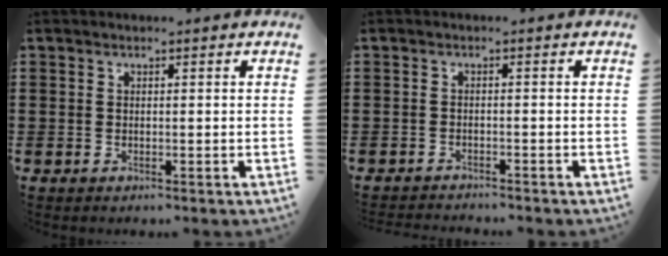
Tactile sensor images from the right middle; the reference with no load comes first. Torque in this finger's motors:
{"motor_torque": [0.02, -0.02, 0.00, 0.03]}